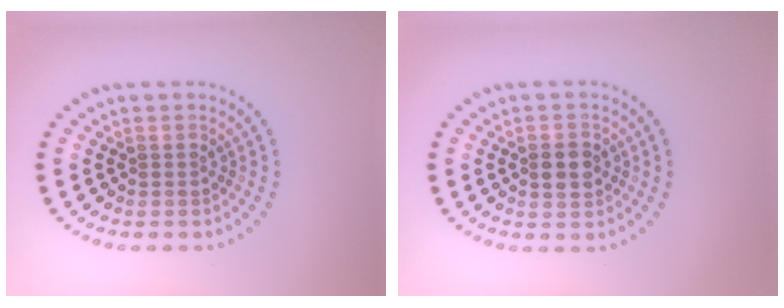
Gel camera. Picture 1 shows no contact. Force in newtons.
{"total": 2.9, "press": 2.9, "slide": 0.1}